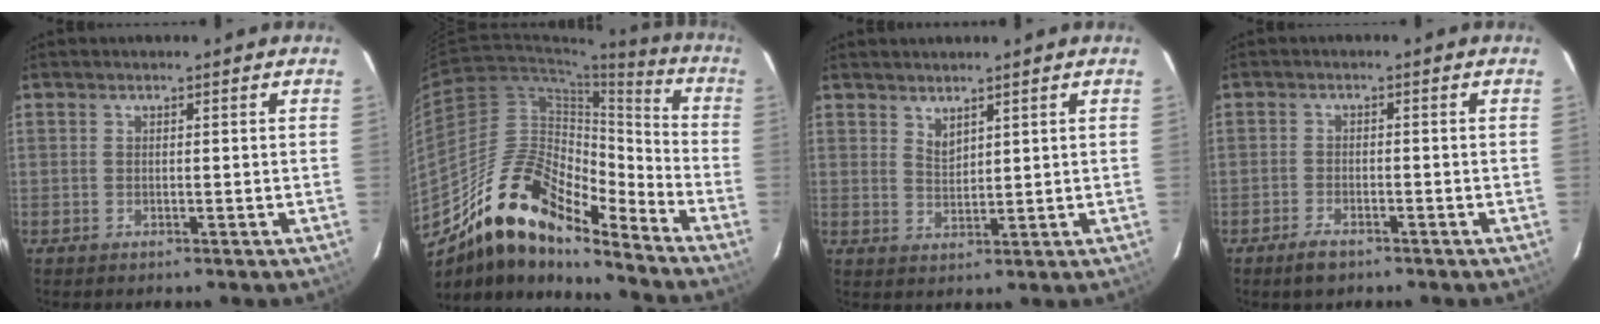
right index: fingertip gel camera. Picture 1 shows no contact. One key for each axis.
{"total": 18.9, "fx": -15.1, "fy": 6.3, "fz": 9.5, "tx": -0.165, "ty": 0.009, "tz": -0.281}
{"total": 2.6, "fx": 2.2, "fy": 0.9, "fz": 1.1, "tx": -0.017, "ty": 0.000, "tz": 0.041}
{"total": 3.5, "fx": -2.6, "fy": 1.4, "fz": 1.8, "tx": -0.049, "ty": -0.004, "tz": -0.049}